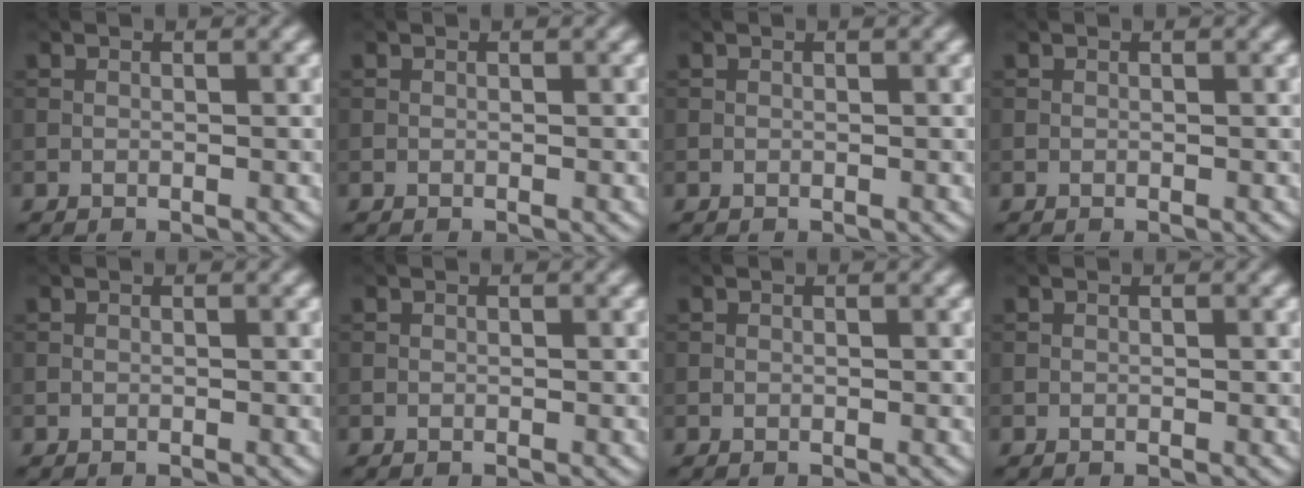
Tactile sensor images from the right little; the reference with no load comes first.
{"total": 0.0}
{"total": 0.0}
{"total": 0.0}
{"total": 0.0}
{"total": 0.0}
{"total": 0.0}
{"total": 0.0}